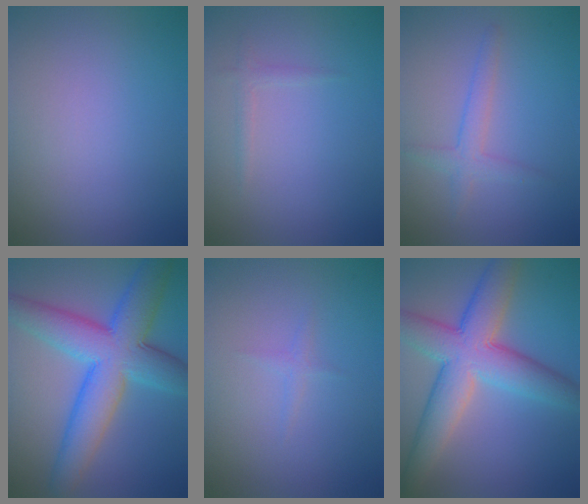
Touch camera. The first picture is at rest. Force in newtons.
{"total": 0.9, "press": 0.9, "slide": 0.0}
{"total": 2.0, "press": 2.0, "slide": 0.1}
{"total": 9.7, "press": 9.7, "slide": 0.1}
{"total": 0.8, "press": 0.8, "slide": 0.1}
{"total": 8.8, "press": 8.8, "slide": 0.2}